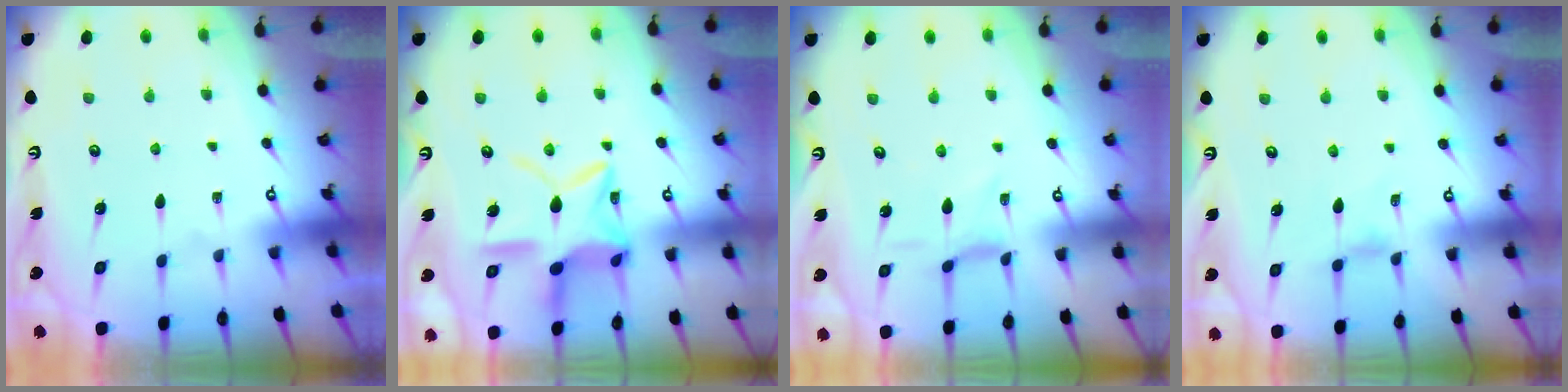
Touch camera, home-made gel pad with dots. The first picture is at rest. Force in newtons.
{"total": 14.2, "press": 14.1, "slide": 1.2}
{"total": 0.8, "press": 0.7, "slide": 0.3}
{"total": 0.0}